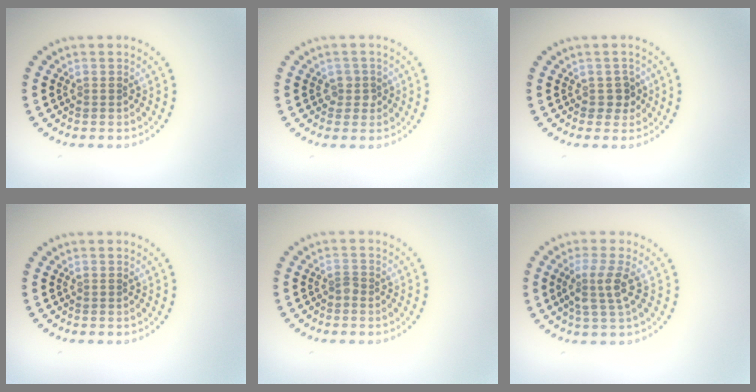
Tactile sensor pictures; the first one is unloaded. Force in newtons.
{"total": 1.3, "press": 1.2, "slide": 0.6}
{"total": 1.6, "press": 1.4, "slide": 0.8}
{"total": 0.0}
{"total": 0.7, "press": 0.5, "slide": 0.5}
{"total": 2.8, "press": 2.3, "slide": 1.7}